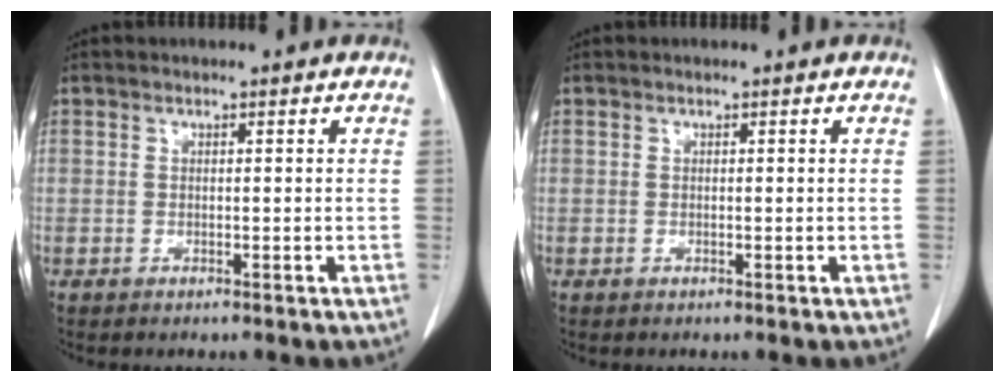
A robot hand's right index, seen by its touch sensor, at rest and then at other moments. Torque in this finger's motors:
{"motor_torque": [0.00, 0.00, 0.00, 0.00]}